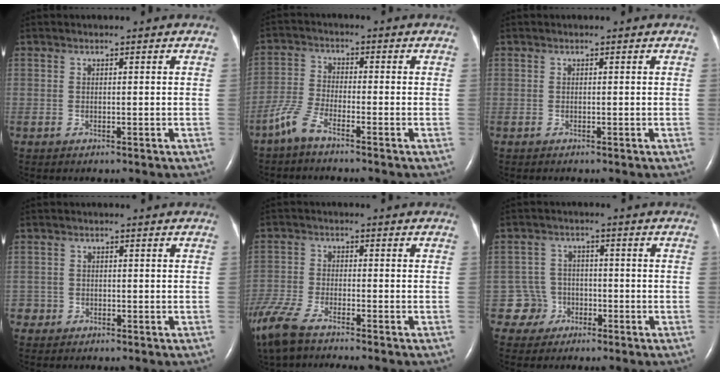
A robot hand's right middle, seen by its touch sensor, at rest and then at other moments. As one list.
[{"total": 4.4, "force": [-3.5, 0.6, 2.6], "torque": [-0.069, -0.007, -0.080]}, {"total": 0.0}, {"total": 1.6, "force": [-1.0, 1.2, -0.2], "torque": [0.002, 0.009, -0.023]}, {"total": 10.6, "force": [-8.5, 1.9, 5.9], "torque": [-0.132, -0.026, -0.162]}, {"total": 4.4, "force": [-2.2, 3.7, -0.7], "torque": [0.019, 0.016, -0.039]}]